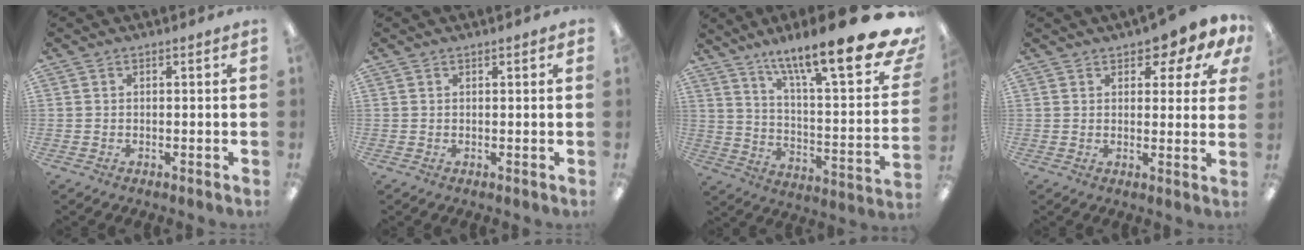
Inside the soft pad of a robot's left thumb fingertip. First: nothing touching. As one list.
[{"total": 0.5, "force": [0.4, 0.0, 0.3], "torque": [0.001, -0.001, 0.005]}, {"total": 23.1, "force": [15.3, 4.2, 16.7], "torque": [-0.245, -0.102, 0.240]}, {"total": 6.1, "force": [4.1, 2.5, 3.8], "torque": [-0.044, -0.024, 0.067]}]